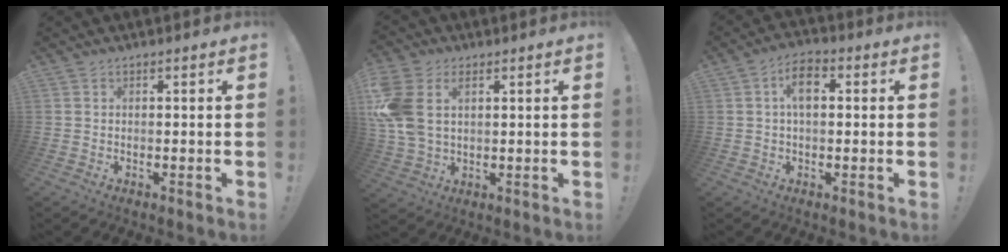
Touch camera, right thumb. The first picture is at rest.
{"total": 11.2, "force": [3.7, 7.5, 7.5], "torque": [-0.156, -0.009, 0.074]}
{"total": 7.1, "force": [1.1, 4.1, 5.6], "torque": [-0.091, 0.014, 0.020]}